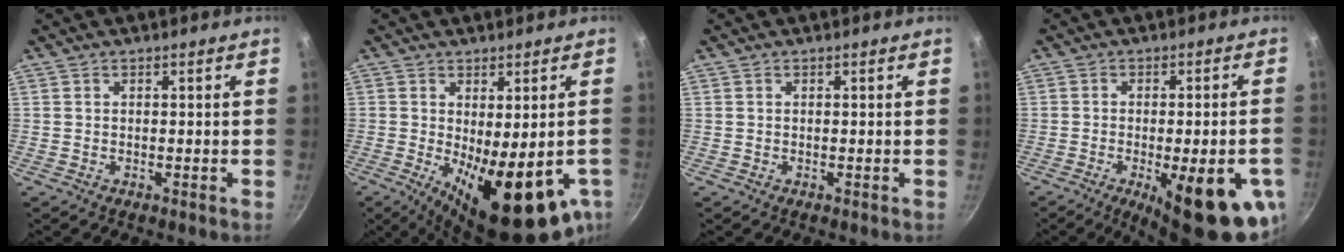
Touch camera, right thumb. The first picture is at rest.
{"total": 19.0, "force": [-5.3, 6.9, 16.9], "torque": [-0.215, -0.029, -0.053]}
{"total": 0.0}
{"total": 17.5, "force": [-6.6, 5.1, 15.4], "torque": [-0.175, 0.008, -0.079]}